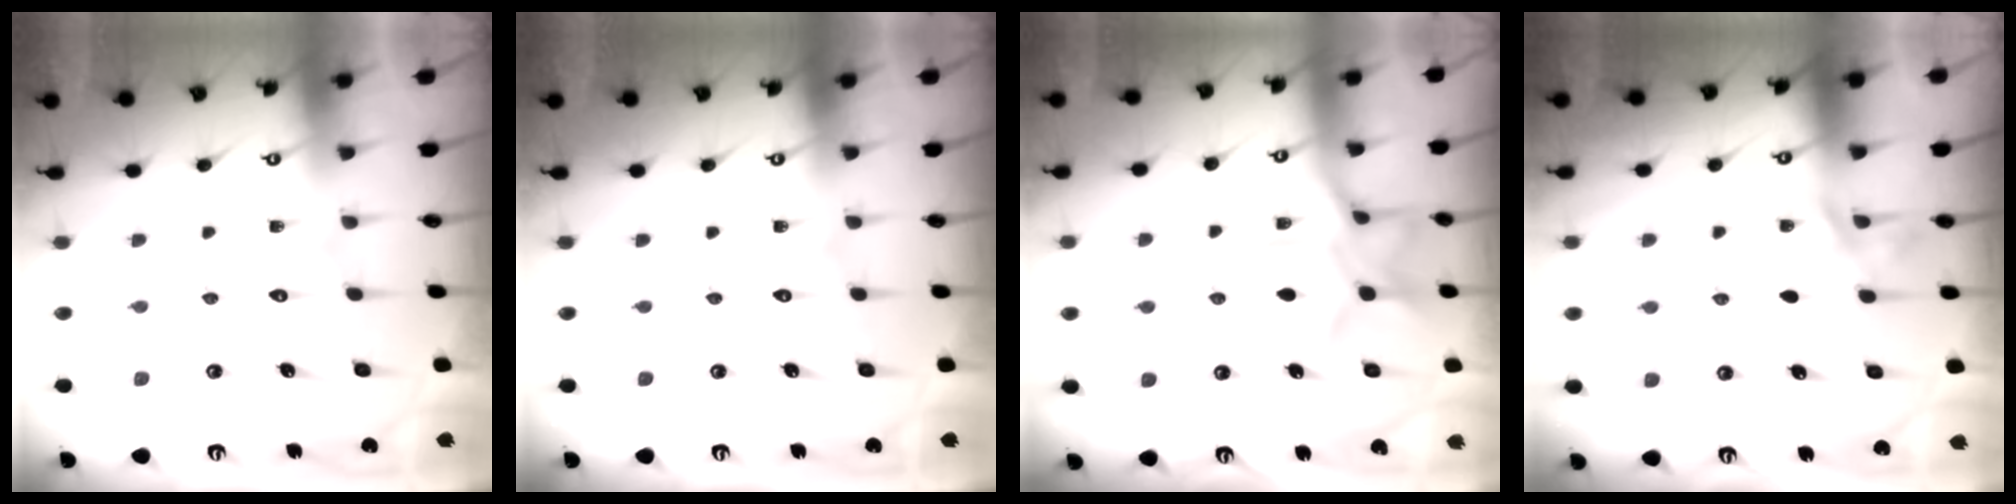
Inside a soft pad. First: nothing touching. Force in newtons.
{"total": 0.0}
{"total": 10.6, "press": 10.5, "slide": 0.8}
{"total": 3.5, "press": 2.7, "slide": 2.2}